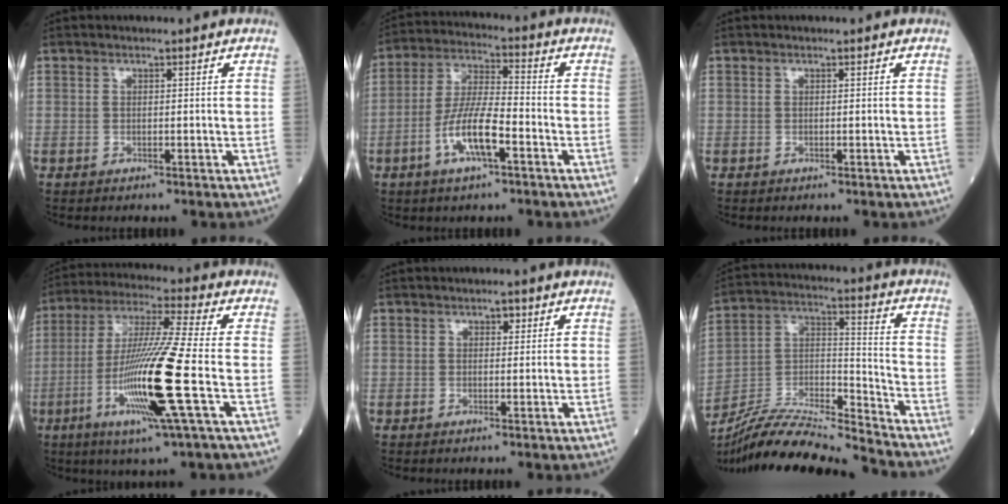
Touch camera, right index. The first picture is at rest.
{"total": 9.3, "force": [-3.8, 2.0, 8.3], "torque": [-0.167, 0.002, -0.072]}
{"total": 0.0}
{"total": 16.1, "force": [-4.4, -1.0, 15.5], "torque": [-0.312, -0.019, -0.090]}
{"total": 1.1, "force": [0.5, 0.6, 0.7], "torque": [-0.007, 0.002, 0.006]}
{"total": 18.7, "force": [-17.7, -0.2, 6.0], "torque": [-0.116, 0.007, -0.313]}